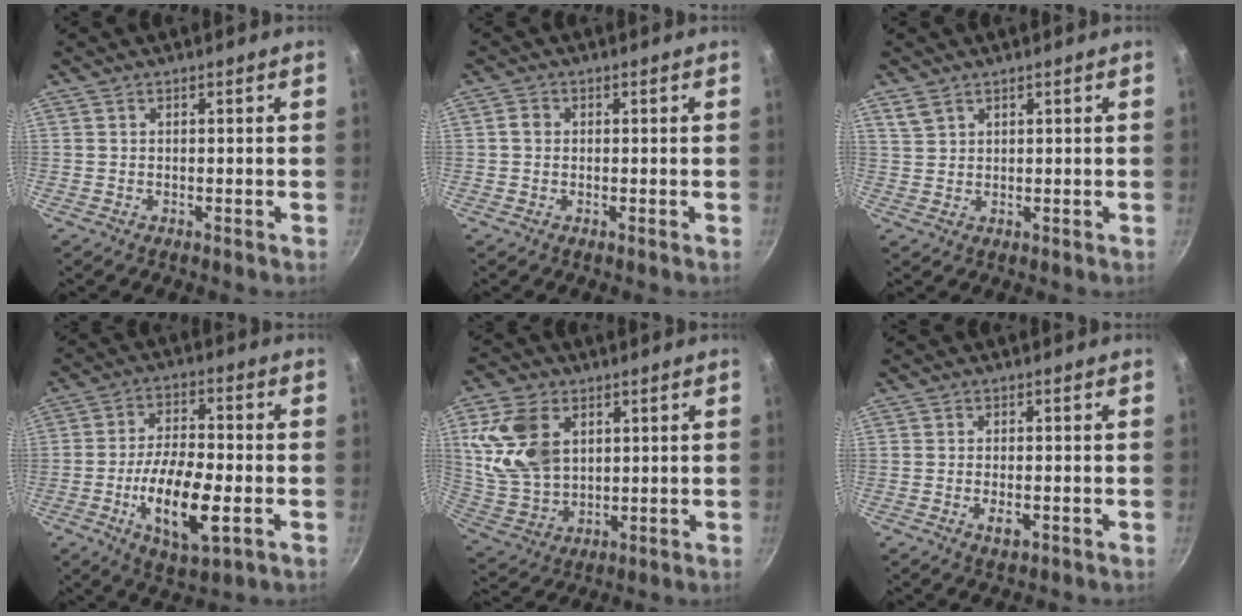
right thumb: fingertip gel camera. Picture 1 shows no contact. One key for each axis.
{"total": 1.8, "fx": 0.0, "fy": 1.6, "fz": 0.9, "tx": -0.011, "ty": 0.008, "tz": -0.003}
{"total": 2.7, "fx": 1.8, "fy": 1.6, "fz": 1.1, "tx": -0.018, "ty": 0.000, "tz": 0.040}
{"total": 14.4, "fx": -4.0, "fy": 5.5, "fz": 12.7, "tx": -0.226, "ty": 0.011, "tz": -0.070}
{"total": 14.6, "fx": 4.2, "fy": 10.1, "fz": 9.6, "tx": -0.168, "ty": -0.017, "tz": 0.096}
{"total": 2.7, "fx": -0.8, "fy": 1.2, "fz": 2.2, "tx": -0.042, "ty": -0.001, "tz": -0.014}